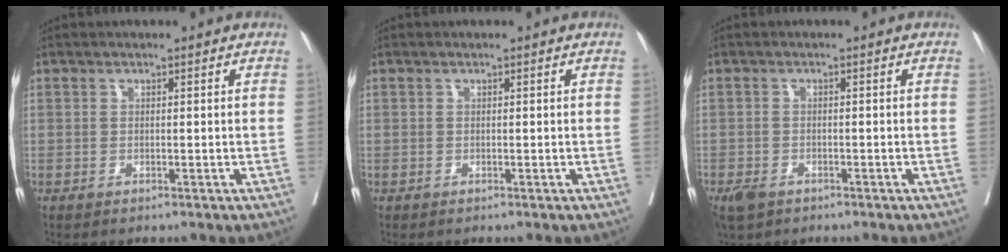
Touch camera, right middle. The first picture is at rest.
{"total": 0.0}
{"total": 3.6, "force": [-2.4, 2.1, 1.7], "torque": [-0.033, -0.005, -0.038]}